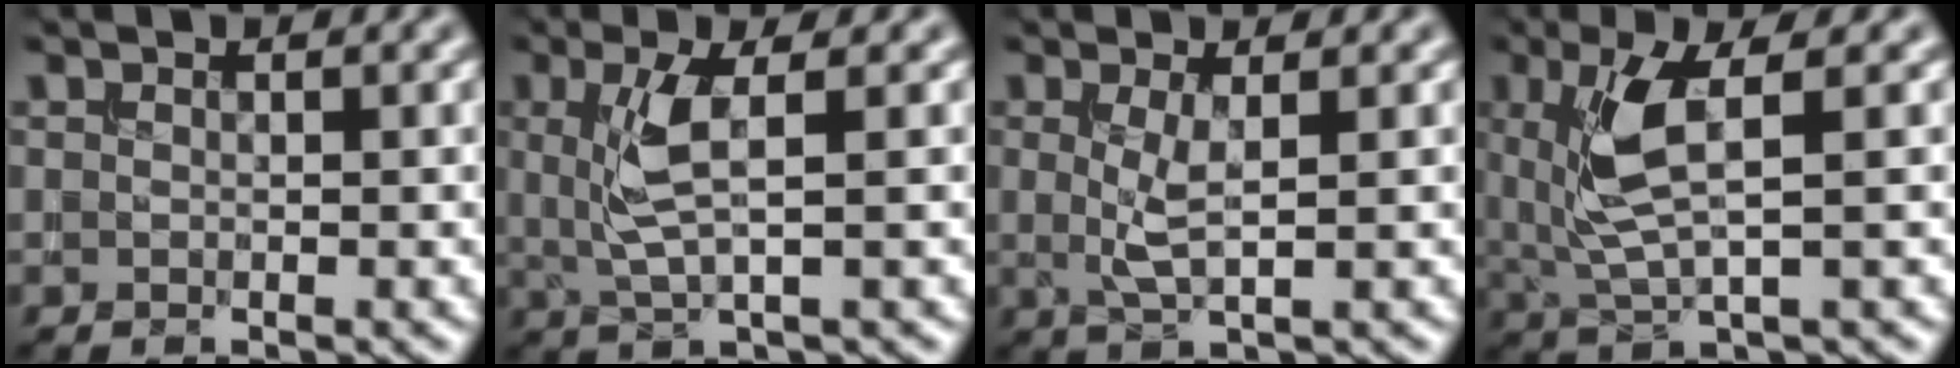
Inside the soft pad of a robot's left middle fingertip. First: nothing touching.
{"total": 3.7, "force": [0.6, 0.8, 3.5], "torque": [-0.081, -0.003, 0.015]}
{"total": 2.4, "force": [0.2, 0.5, 2.3], "torque": [-0.054, -0.005, 0.007]}
{"total": 4.8, "force": [1.1, 1.2, 4.5], "torque": [-0.104, -0.002, 0.029]}